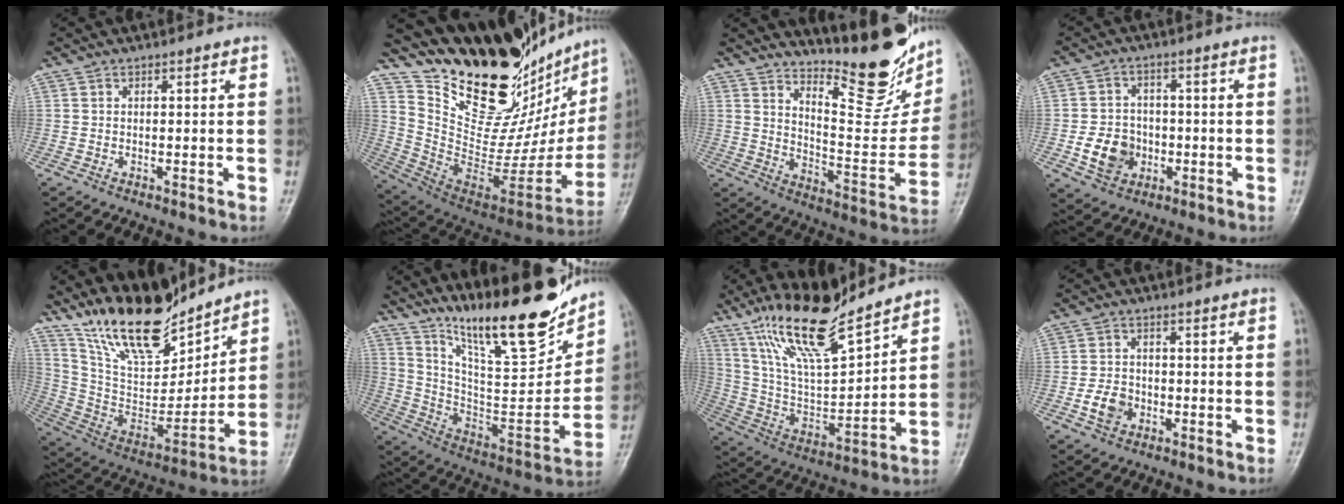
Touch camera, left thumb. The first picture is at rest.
{"total": 30.1, "force": [24.3, 10.9, 14.1], "torque": [-0.184, -0.135, 0.384]}
{"total": 20.2, "force": [15.8, 5.7, 11.2], "torque": [-0.114, -0.126, 0.233]}
{"total": 7.8, "force": [-1.8, 6.7, 3.7], "torque": [-0.041, 0.011, -0.028]}
{"total": 19.9, "force": [16.4, 6.8, 9.1], "torque": [-0.109, -0.098, 0.303]}
{"total": 22.9, "force": [17.6, 4.9, 13.9], "torque": [-0.180, -0.105, 0.302]}
{"total": 18.0, "force": [14.2, 4.0, 10.3], "torque": [-0.165, -0.072, 0.275]}
{"total": 4.6, "force": [-1.5, 3.7, 2.4], "torque": [-0.035, 0.010, -0.028]}